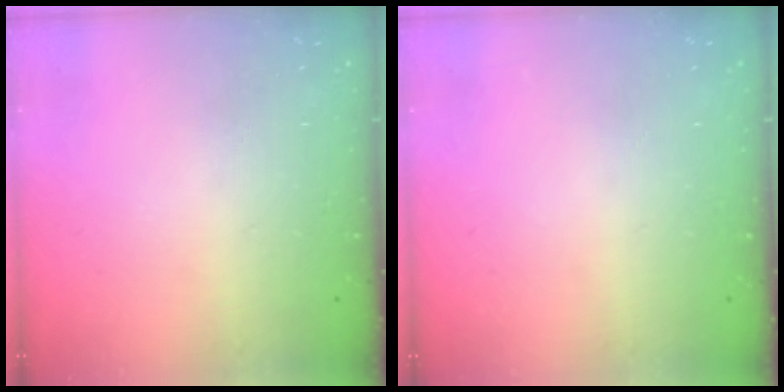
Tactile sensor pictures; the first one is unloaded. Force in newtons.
{"total": 0.0}